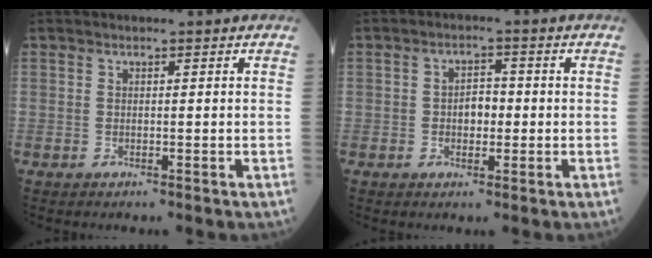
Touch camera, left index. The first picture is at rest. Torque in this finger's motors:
{"motor_torque": [0.08, 0.04, 0.06, 0.00]}